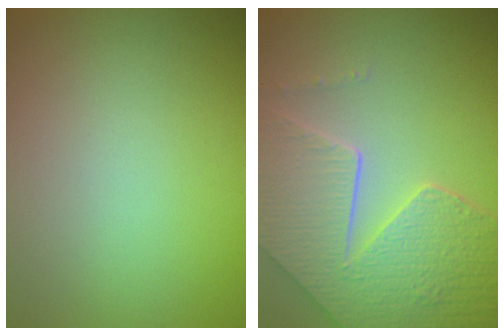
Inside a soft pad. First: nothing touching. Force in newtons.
{"total": 8.5, "press": 6.1, "slide": 5.9}